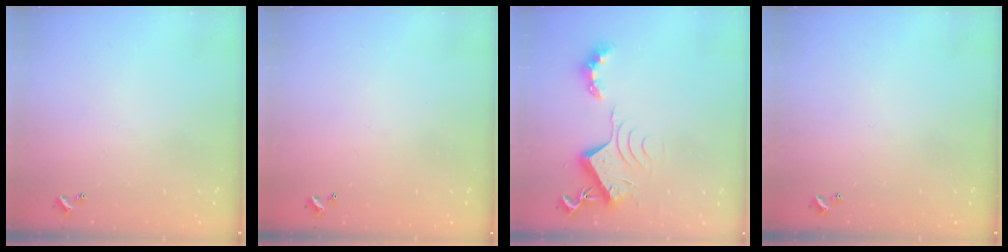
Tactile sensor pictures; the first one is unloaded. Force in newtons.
{"total": 2.7, "press": 2.7, "slide": 0.1}
{"total": 8.5, "press": 8.5, "slide": 0.9}
{"total": 0.0}